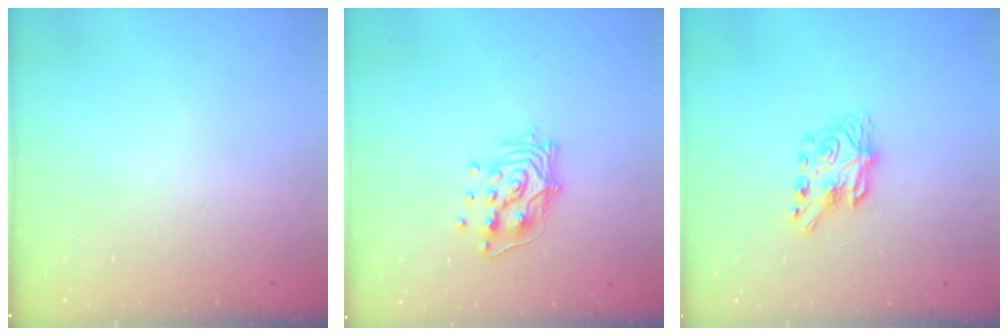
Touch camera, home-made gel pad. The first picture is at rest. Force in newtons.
{"total": 12.9, "press": 12.9, "slide": 1.4}
{"total": 7.9, "press": 7.8, "slide": 0.6}